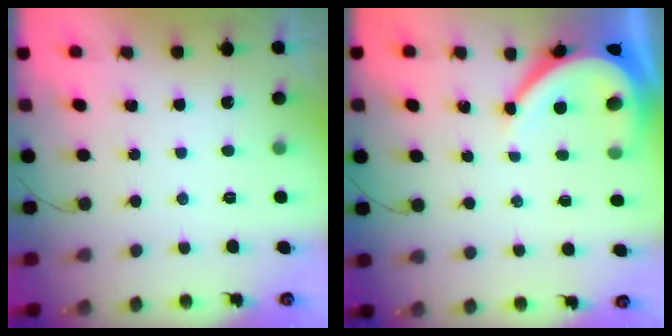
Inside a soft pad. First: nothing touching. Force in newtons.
{"total": 8.3, "press": 8.2, "slide": 1.1}